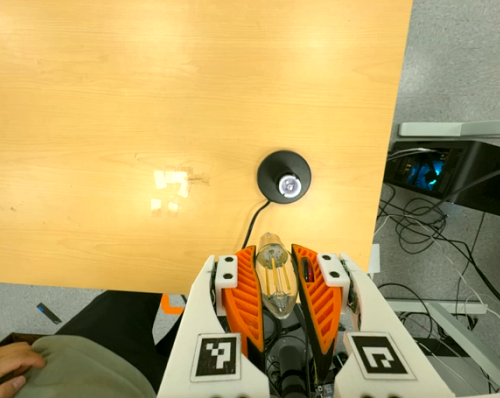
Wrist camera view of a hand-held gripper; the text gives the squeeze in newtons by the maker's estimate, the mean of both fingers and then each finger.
{"total": 22.3, "left": 24.5, "right": 20.1}